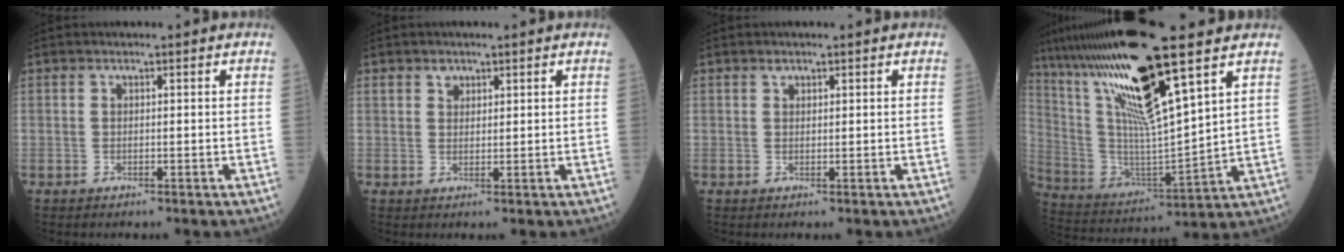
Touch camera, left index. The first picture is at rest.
{"total": 1.6, "force": [1.0, 1.1, 0.5], "torque": [-0.011, 0.002, 0.019]}
{"total": 0.7, "force": [0.6, 0.4, 0.2], "torque": [-0.008, -0.001, 0.010]}
{"total": 20.6, "force": [12.4, 1.8, 16.3], "torque": [-0.320, 0.002, 0.228]}